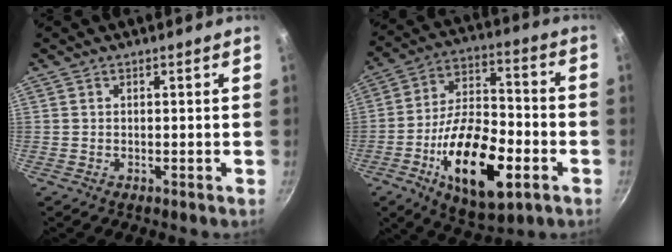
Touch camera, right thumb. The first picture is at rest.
{"total": 21.3, "force": [-7.4, 10.0, 17.3], "torque": [-0.276, 0.034, -0.123]}